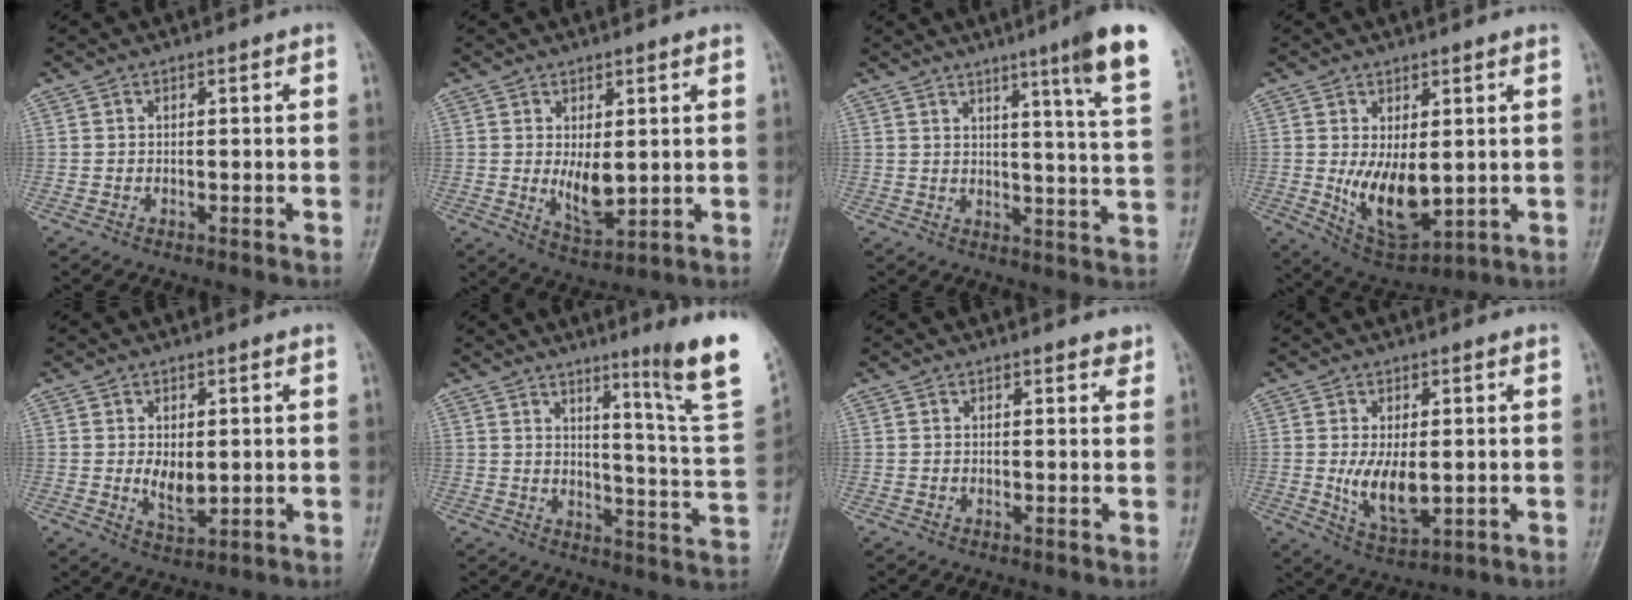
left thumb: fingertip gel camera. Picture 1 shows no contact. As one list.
[{"total": 6.1, "force": [0.6, 2.9, 5.3], "torque": [-0.077, -0.019, 0.023]}, {"total": 12.7, "force": [7.5, -0.1, 10.3], "torque": [-0.135, -0.043, 0.091]}, {"total": 10.0, "force": [0.1, 5.1, 8.6], "torque": [-0.127, -0.025, 0.025]}, {"total": 4.7, "force": [0.5, 2.6, 3.9], "torque": [-0.056, -0.014, 0.018]}, {"total": 16.4, "force": [9.5, 0.1, 13.3], "torque": [-0.162, -0.070, 0.132]}, {"total": 2.0, "force": [1.7, 0.7, 0.7], "torque": [0.005, -0.007, 0.017]}, {"total": 7.5, "force": [0.1, 3.7, 6.6], "torque": [-0.106, -0.019, 0.015]}]